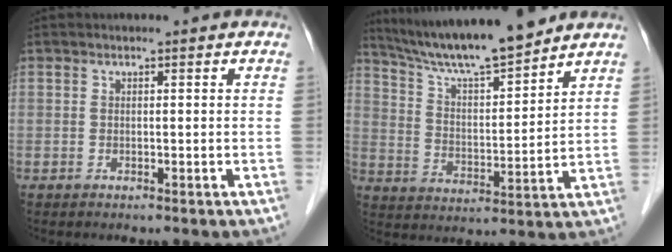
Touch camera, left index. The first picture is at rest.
{"total": 13.8, "force": [12.4, 0.3, 6.1], "torque": [-0.111, 0.004, 0.216]}